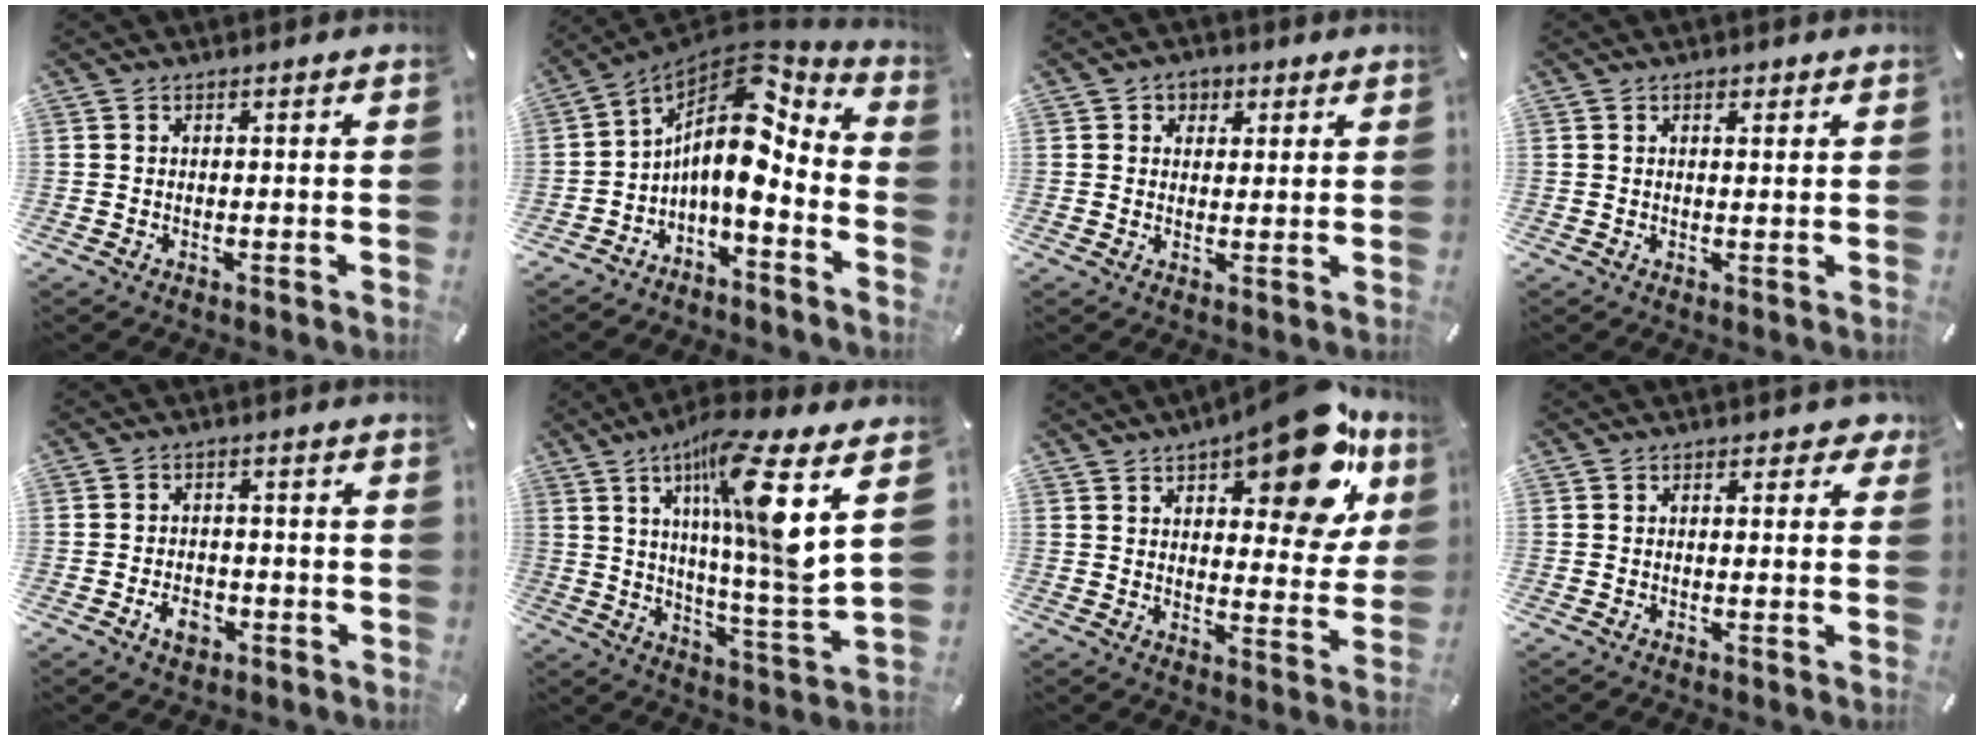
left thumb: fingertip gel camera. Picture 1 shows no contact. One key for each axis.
{"total": 13.5, "fx": 1.3, "fy": 7.3, "fz": 11.3, "tx": -0.206, "ty": -0.040, "tz": 0.017}
{"total": 3.0, "fx": 1.2, "fy": 2.6, "fz": 0.9, "tx": -0.006, "ty": 0.003, "tz": 0.017}
{"total": 1.3, "fx": 0.8, "fy": 0.4, "fz": 0.9, "tx": -0.019, "ty": 0.001, "tz": 0.013}
{"total": 5.2, "fx": -2.4, "fy": 3.5, "fz": 3.1, "tx": -0.069, "ty": 0.006, "tz": -0.047}
{"total": 18.1, "fx": 8.6, "fy": 2.0, "fz": 15.8, "tx": -0.247, "ty": -0.054, "tz": 0.120}
{"total": 20.5, "fx": 11.8, "fy": 8.5, "fz": 14.4, "tx": -0.184, "ty": -0.069, "tz": 0.187}
{"total": 1.9, "fx": 0.4, "fy": 1.1, "fz": 1.4, "tx": -0.013, "ty": 0.001, "tz": 0.002}